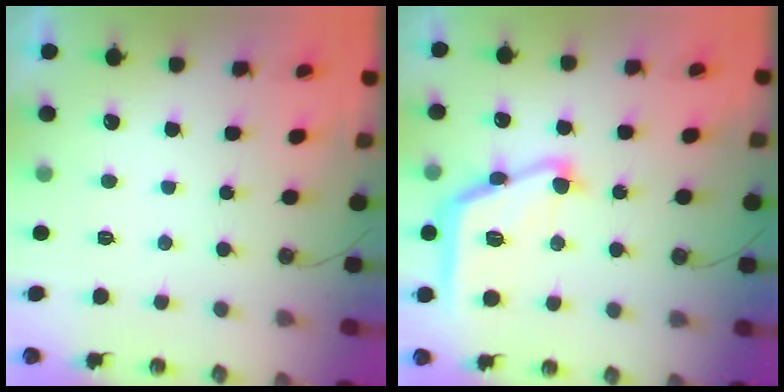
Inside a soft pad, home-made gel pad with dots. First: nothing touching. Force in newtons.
{"total": 16.7, "press": 16.7, "slide": 0.5}